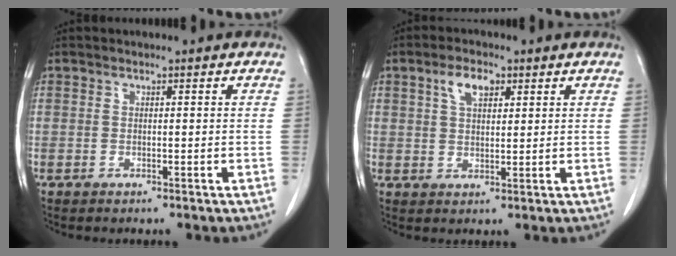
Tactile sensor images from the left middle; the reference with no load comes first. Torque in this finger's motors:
{"motor_torque": [0.40, -0.15, -0.11, -0.02]}